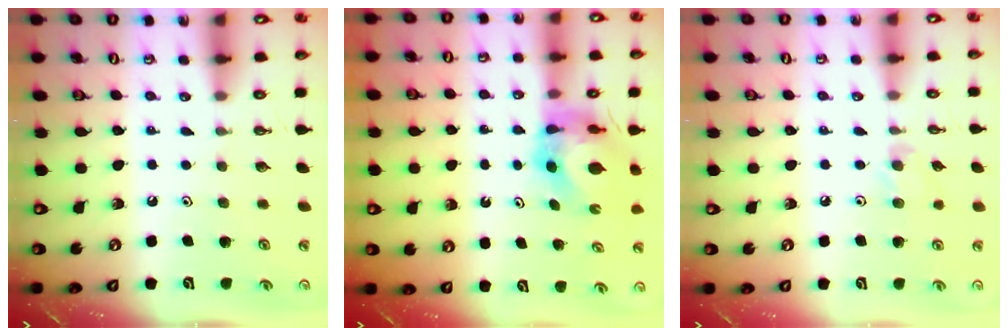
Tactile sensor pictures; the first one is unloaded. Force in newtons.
{"total": 6.8, "press": 6.8, "slide": 0.5}
{"total": 5.0, "press": 4.9, "slide": 0.9}